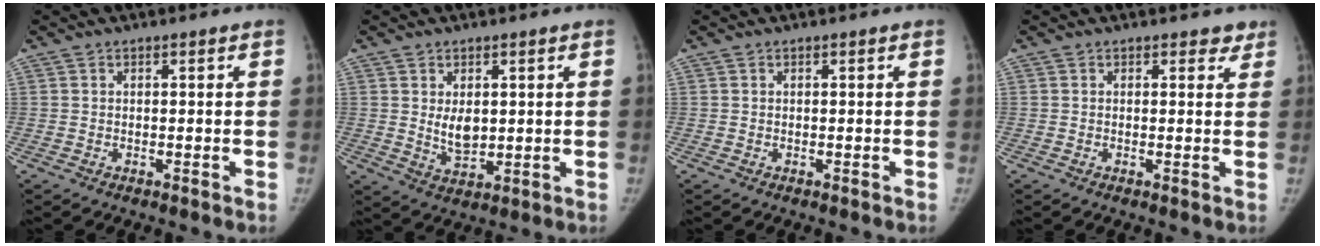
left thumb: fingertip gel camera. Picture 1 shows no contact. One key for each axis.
{"total": 5.1, "fx": 1.0, "fy": 3.2, "fz": 3.9, "tx": -0.046, "ty": -0.016, "tz": 0.027}
{"total": 0.0}
{"total": 1.8, "fx": 1.4, "fy": 1.1, "fz": 0.4, "tx": 0.023, "ty": -0.006, "tz": 0.010}